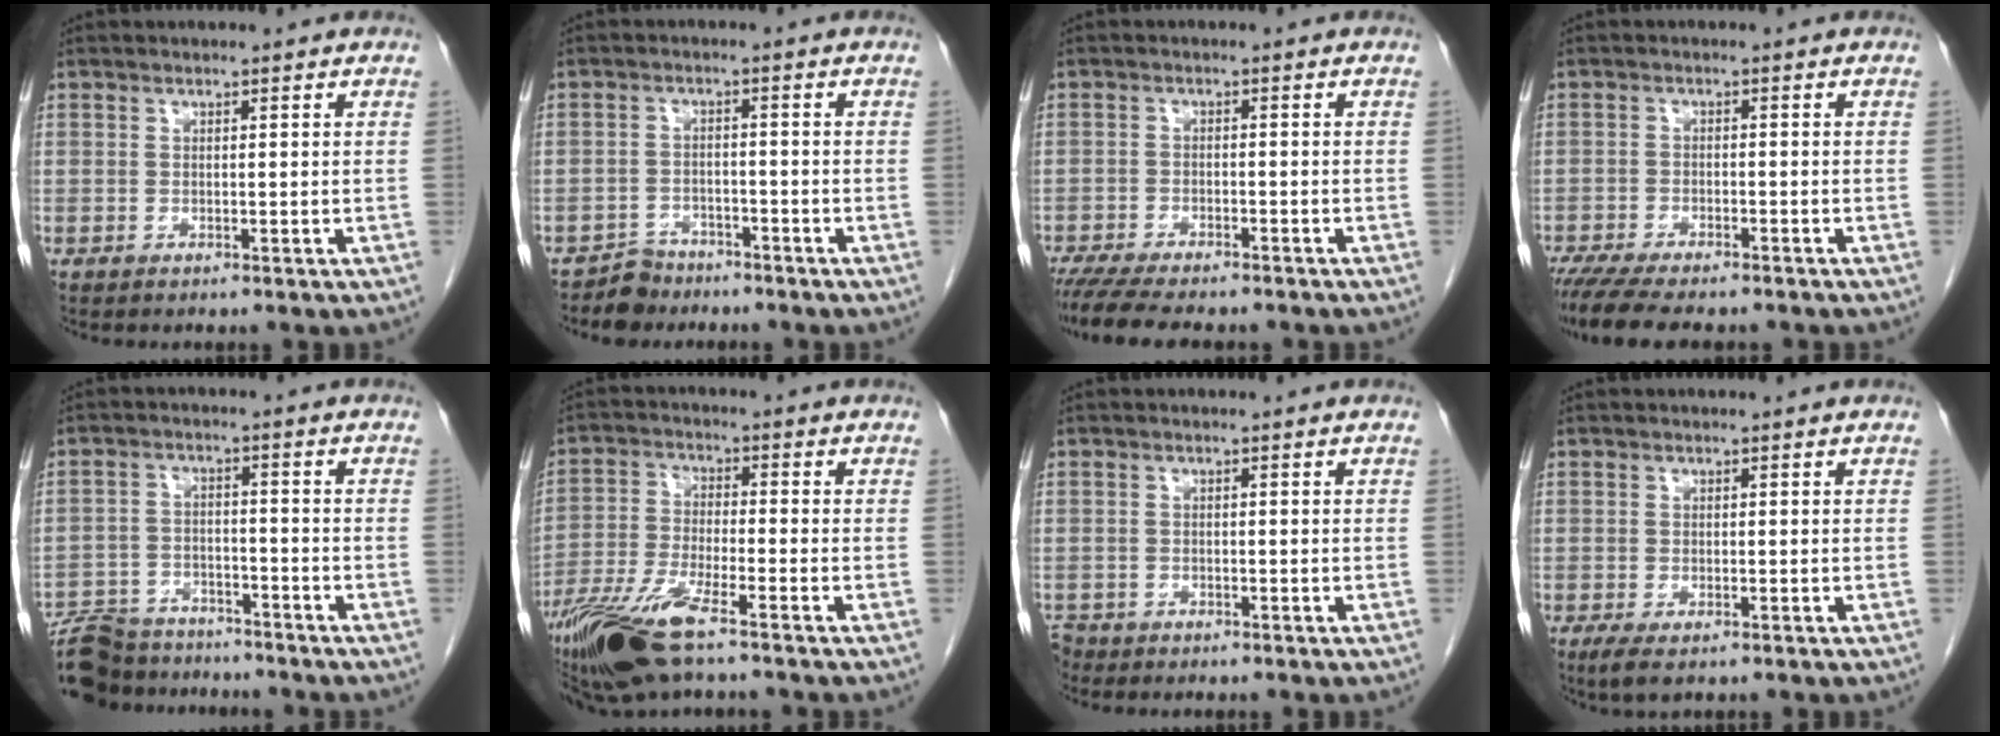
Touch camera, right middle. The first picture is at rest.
{"total": 3.4, "force": [-2.9, 1.8, -0.5], "torque": [0.009, 0.005, -0.048]}
{"total": 11.7, "force": [-10.0, 2.3, 5.5], "torque": [-0.084, -0.011, -0.147]}
{"total": 11.2, "force": [-9.5, 2.3, 5.4], "torque": [-0.084, -0.012, -0.141]}
{"total": 13.5, "force": [-12.1, 4.6, 3.8], "torque": [-0.072, 0.008, -0.184]}
{"total": 10.9, "force": [-7.5, 1.5, 7.7], "torque": [-0.156, -0.025, -0.141]}
{"total": 2.1, "force": [-1.8, 1.0, 0.1], "torque": [-0.003, -0.002, -0.032]}
{"total": 2.4, "force": [-1.4, 0.8, 1.7], "torque": [-0.036, -0.007, -0.020]}